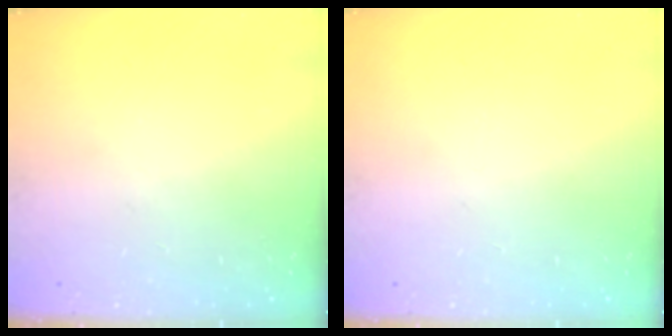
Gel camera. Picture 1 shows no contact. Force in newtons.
{"total": 0.0}